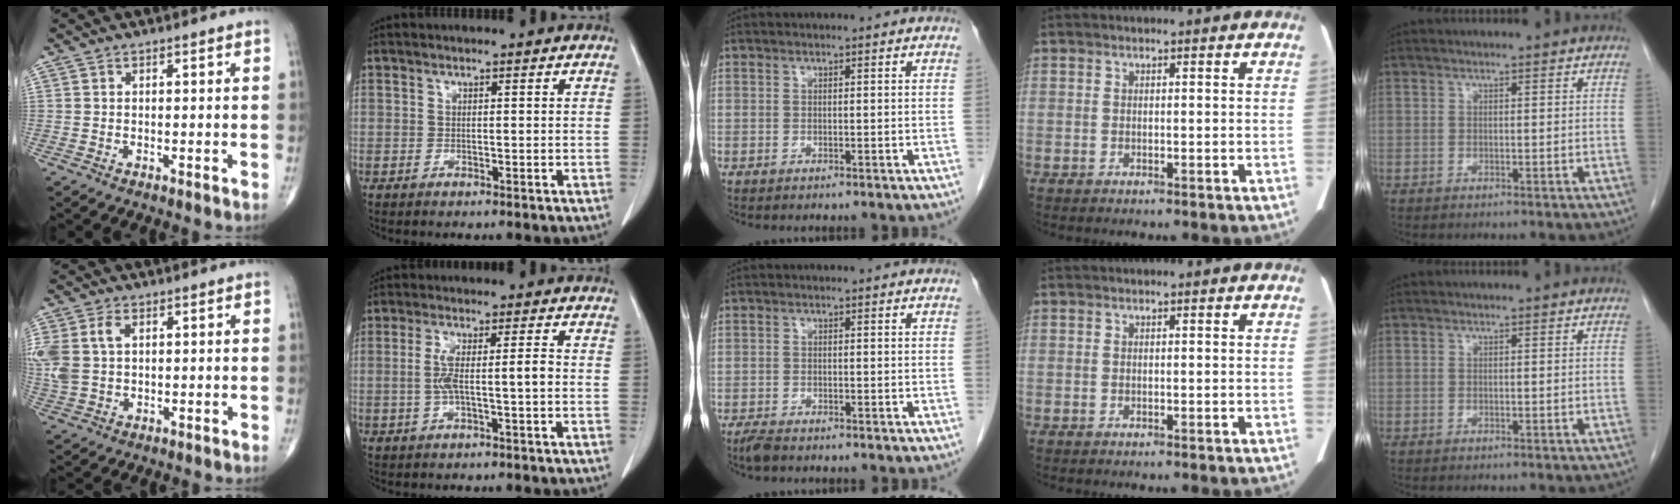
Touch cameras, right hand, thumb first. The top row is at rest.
{"thumb": {"total": 9.0, "force": [1.9, 5.9, 6.5], "torque": [-0.168, 0.012, 0.045]}, "index": {"total": 5.2, "force": [-0.6, 0.5, 5.1], "torque": [-0.107, 0.014, -0.008]}, "middle": {"total": 1.9, "force": [-1.6, 0.4, 0.9], "torque": [-0.025, -0.005, -0.029]}}